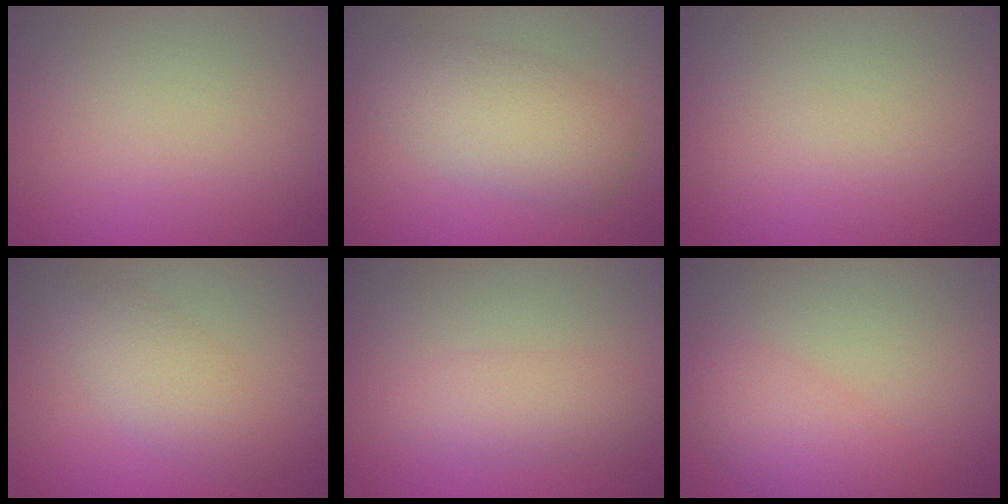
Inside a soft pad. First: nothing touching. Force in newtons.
{"total": 4.8, "press": 4.8, "slide": 0.0}
{"total": 0.0}
{"total": 2.7, "press": 2.7, "slide": 0.1}
{"total": 2.3, "press": 2.3, "slide": 0.1}
{"total": 3.5, "press": 3.5, "slide": 0.2}